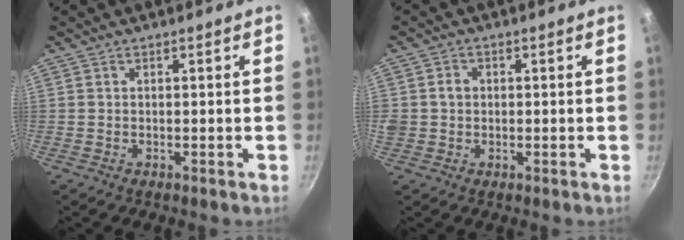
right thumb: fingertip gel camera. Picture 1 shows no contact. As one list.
[{"total": 3.1, "force": [0.1, 2.8, 1.3], "torque": [-0.009, 0.008, -0.001]}]